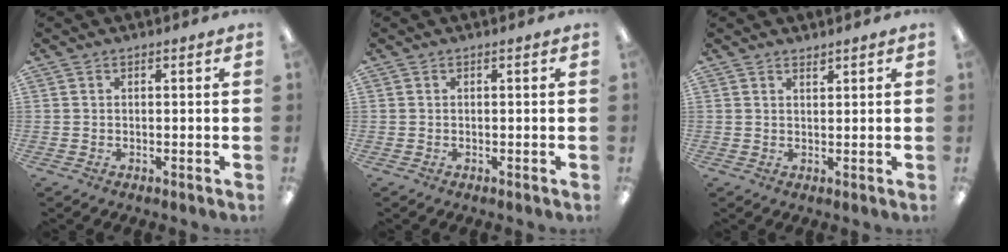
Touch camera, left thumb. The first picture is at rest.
{"total": 0.0}
{"total": 1.4, "force": [1.4, 0.3, 0.2], "torque": [-0.004, -0.002, 0.026]}